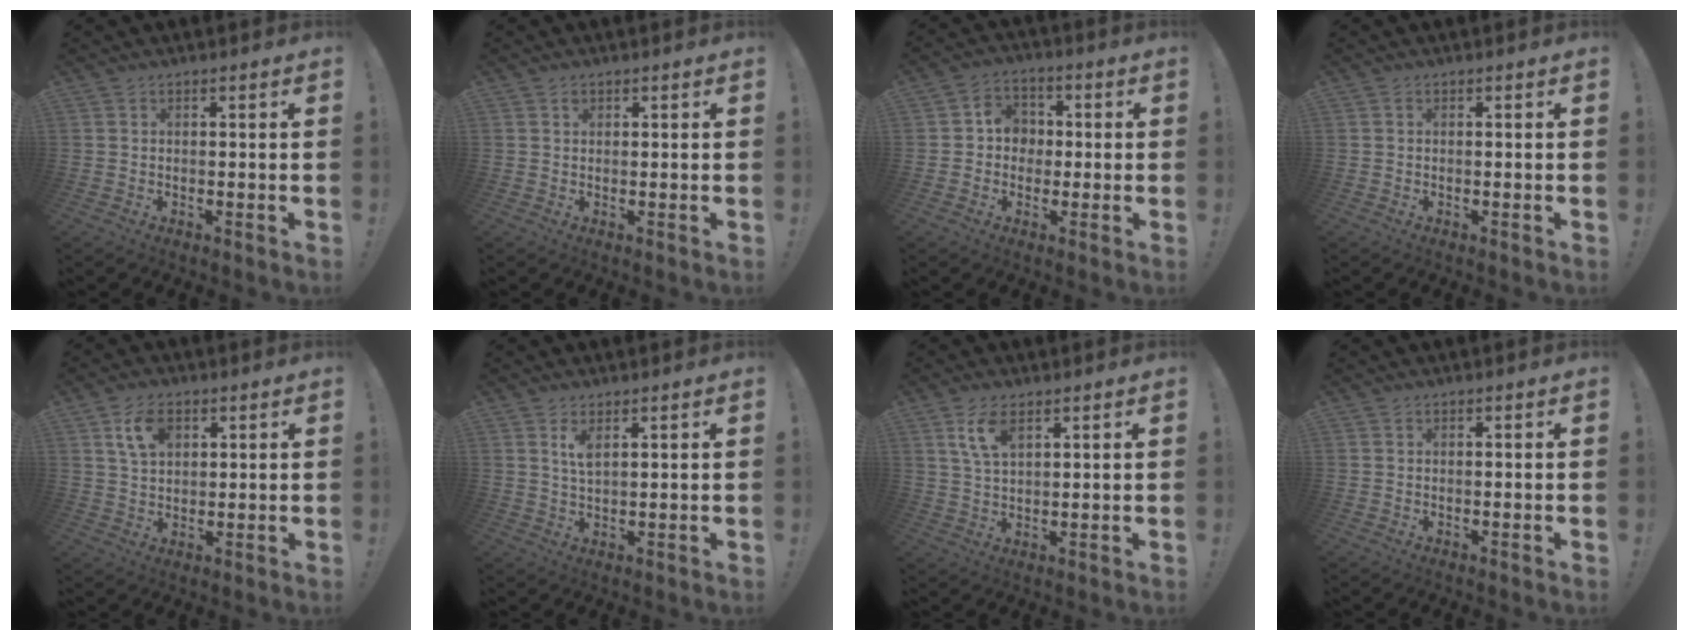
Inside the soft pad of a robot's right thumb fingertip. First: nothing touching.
{"total": 0.9, "force": [0.4, 0.7, 0.4], "torque": [-0.007, 0.001, 0.008]}
{"total": 7.2, "force": [-0.4, 6.8, 2.5], "torque": [-0.039, 0.013, -0.003]}
{"total": 0.0}
{"total": 7.9, "force": [3.4, 5.0, 5.0], "torque": [-0.089, -0.001, 0.065]}
{"total": 3.7, "force": [2.0, 1.2, 2.9], "torque": [-0.053, -0.007, 0.032]}
{"total": 7.0, "force": [3.6, 3.0, 5.2], "torque": [-0.098, -0.004, 0.067]}
{"total": 0.0}